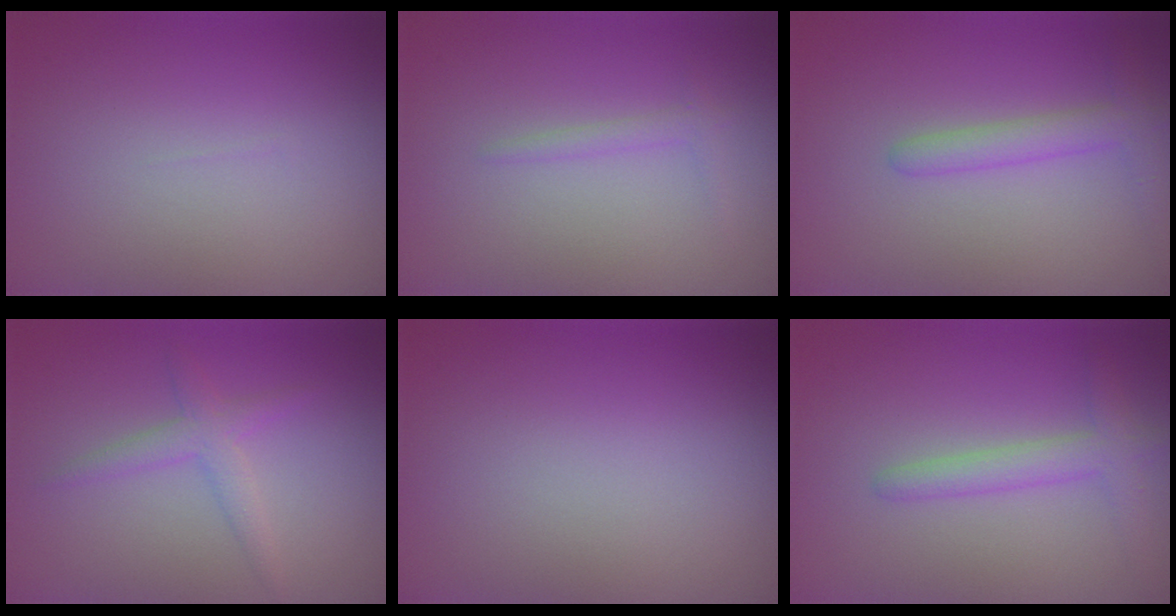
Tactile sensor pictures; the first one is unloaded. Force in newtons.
{"total": 1.0, "press": 1.0, "slide": 0.1}
{"total": 2.5, "press": 2.5, "slide": 0.2}
{"total": 2.1, "press": 2.1, "slide": 0.3}
{"total": 0.0}
{"total": 2.6, "press": 2.6, "slide": 0.1}